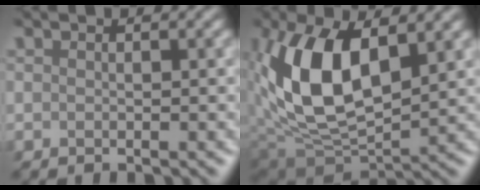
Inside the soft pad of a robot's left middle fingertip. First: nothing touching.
{"total": 10.1, "force": [2.4, 5.5, 8.2], "torque": [-0.182, 0.004, 0.040]}